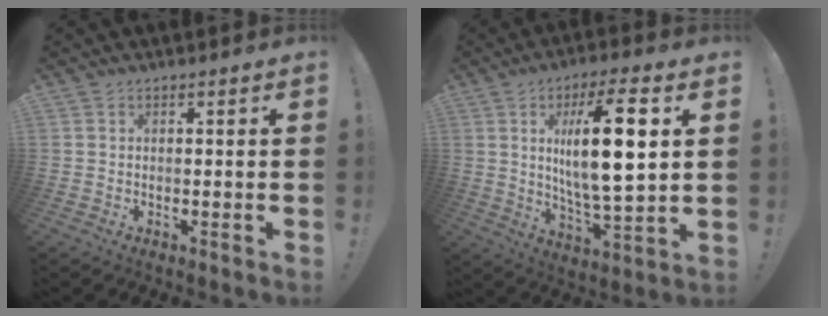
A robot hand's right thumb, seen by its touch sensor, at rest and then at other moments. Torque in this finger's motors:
{"motor_torque": [-0.19, 1.23, 1.12, 0.88, 0.20]}